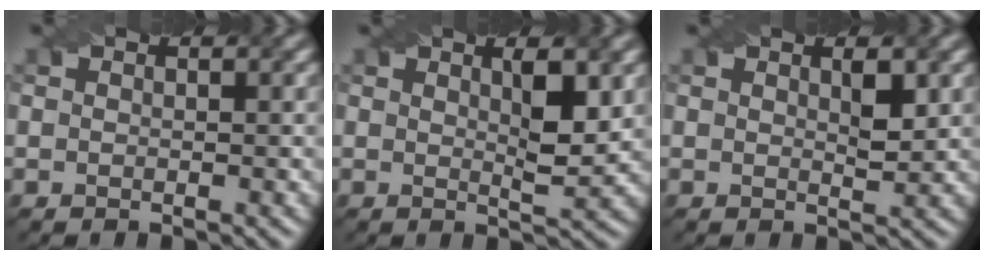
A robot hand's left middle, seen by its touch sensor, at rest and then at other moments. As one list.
[{"total": 3.2, "force": [1.1, 0.6, 3.0], "torque": [-0.045, -0.009, 0.021]}, {"total": 1.7, "force": [0.7, 0.3, 1.4], "torque": [-0.022, -0.005, 0.013]}]